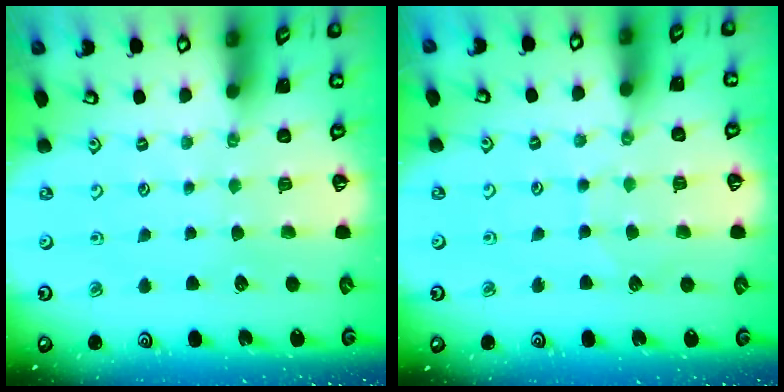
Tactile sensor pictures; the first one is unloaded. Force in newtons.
{"total": 4.9, "press": 4.9, "slide": 0.5}